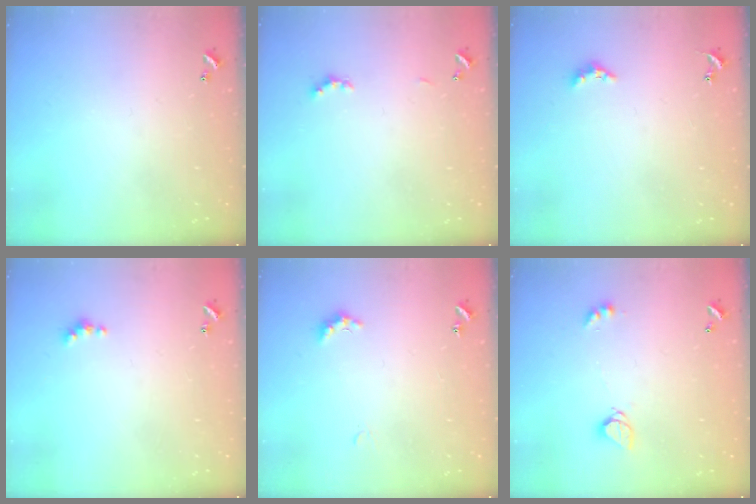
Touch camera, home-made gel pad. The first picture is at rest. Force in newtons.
{"total": 2.6, "press": 2.5, "slide": 0.6}
{"total": 2.9, "press": 2.9, "slide": 0.6}
{"total": 2.0, "press": 2.0, "slide": 0.5}
{"total": 2.4, "press": 2.3, "slide": 0.6}
{"total": 4.0, "press": 4.0, "slide": 0.3}